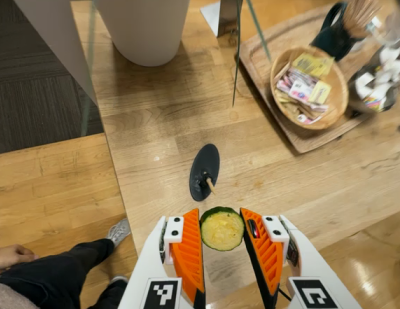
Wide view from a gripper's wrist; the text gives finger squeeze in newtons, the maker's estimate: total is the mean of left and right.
{"total": 5.8, "left": 5.5, "right": 6.1}